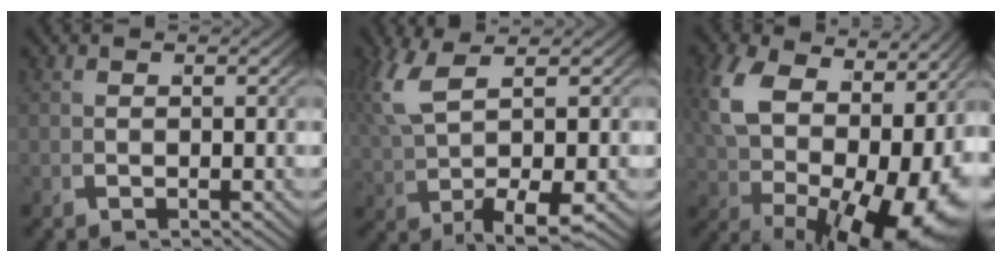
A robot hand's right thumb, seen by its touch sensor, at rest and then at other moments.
{"total": 5.2, "force": [1.0, 2.1, 4.7], "torque": [-0.111, -0.007, 0.035]}
{"total": 14.9, "force": [0.6, 9.6, 11.3], "torque": [-0.224, -0.037, 0.033]}